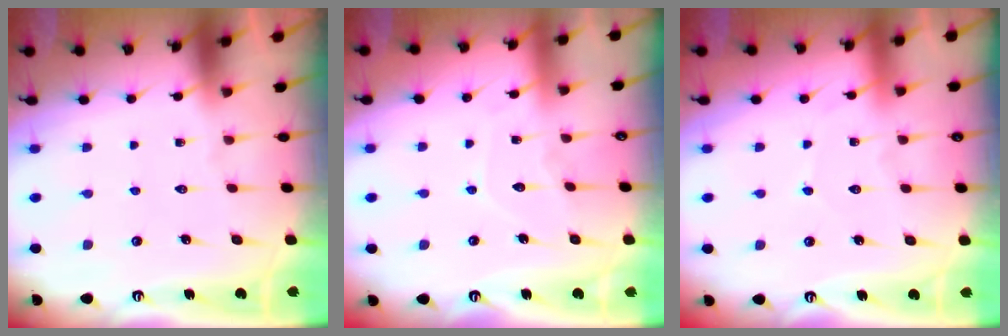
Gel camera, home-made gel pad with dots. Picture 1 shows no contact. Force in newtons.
{"total": 6.1, "press": 6.1, "slide": 0.6}
{"total": 2.5, "press": 2.5, "slide": 0.3}